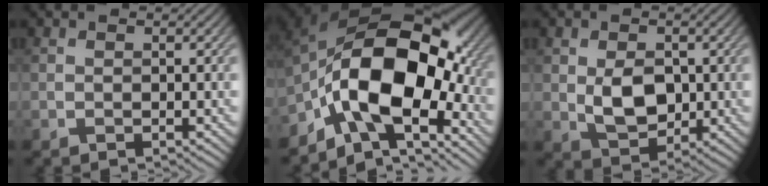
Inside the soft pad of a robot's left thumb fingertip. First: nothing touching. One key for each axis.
{"total": 17.1, "fx": -4.7, "fy": 10.3, "fz": 12.8, "tx": -0.213, "ty": -0.004, "tz": -0.098}
{"total": 5.4, "fx": 0.0, "fy": 3.7, "fz": 3.9, "tx": -0.078, "ty": -0.010, "tz": 0.004}